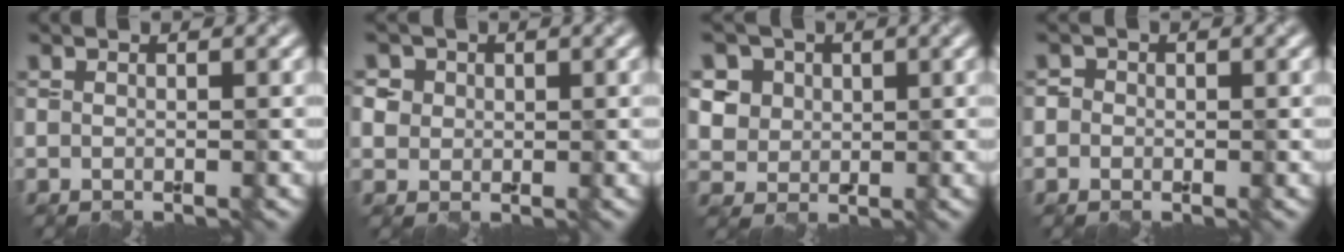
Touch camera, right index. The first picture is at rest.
{"total": 4.2, "force": [1.9, 3.4, 1.6], "torque": [-0.027, 0.017, 0.025]}
{"total": 6.1, "force": [2.7, 5.0, 2.3], "torque": [-0.051, 0.011, 0.039]}
{"total": 1.5, "force": [0.2, 1.4, 0.3], "torque": [0.014, 0.002, -0.012]}